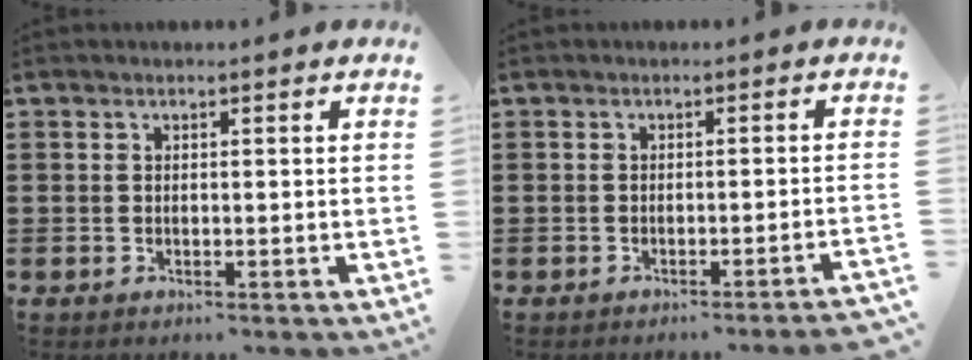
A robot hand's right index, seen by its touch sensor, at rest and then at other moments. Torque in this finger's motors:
{"motor_torque": [1.52, -0.61, 0.49, 0.03]}